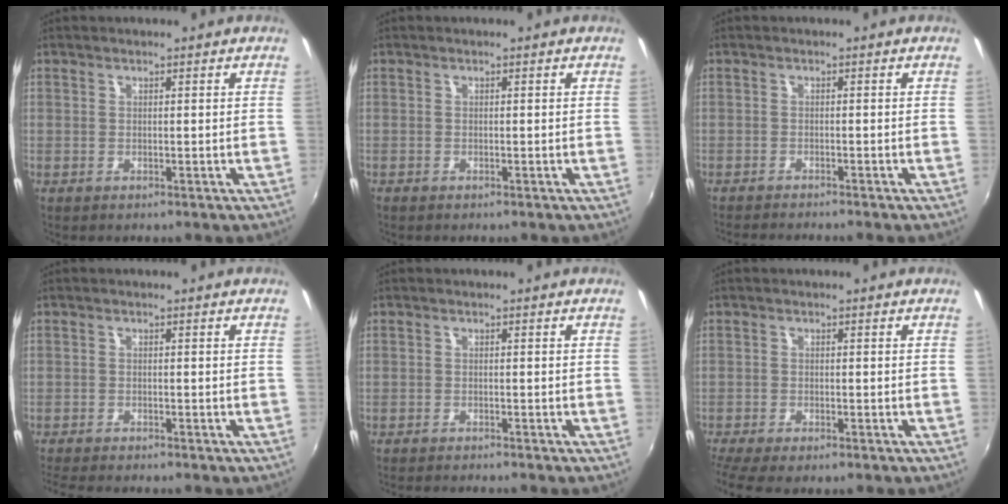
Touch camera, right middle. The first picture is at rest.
{"total": 0.6, "force": [-0.5, 0.2, 0.1], "torque": [-0.003, -0.003, -0.012]}
{"total": 5.0, "force": [-4.6, -0.3, 1.8], "torque": [-0.043, -0.016, -0.075]}
{"total": 6.2, "force": [-5.6, 0.5, 2.5], "torque": [-0.063, -0.023, -0.095]}
{"total": 4.1, "force": [-3.9, -0.2, 1.4], "torque": [-0.034, -0.014, -0.065]}
{"total": 5.8, "force": [-4.8, 0.8, 3.1], "torque": [-0.078, -0.035, -0.086]}